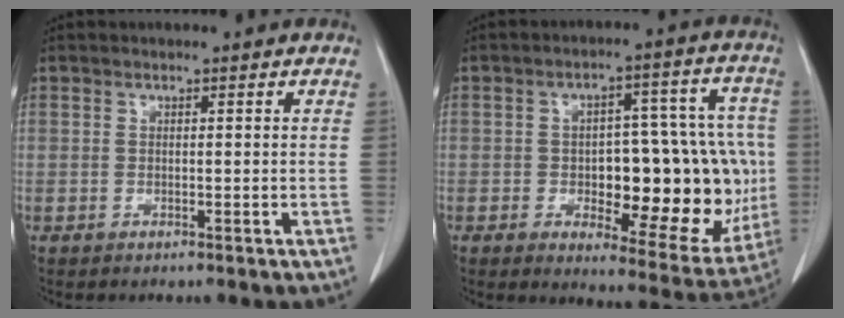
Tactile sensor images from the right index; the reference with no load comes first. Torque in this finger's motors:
{"motor_torque": [1.36, -0.78, 0.35, 0.08]}